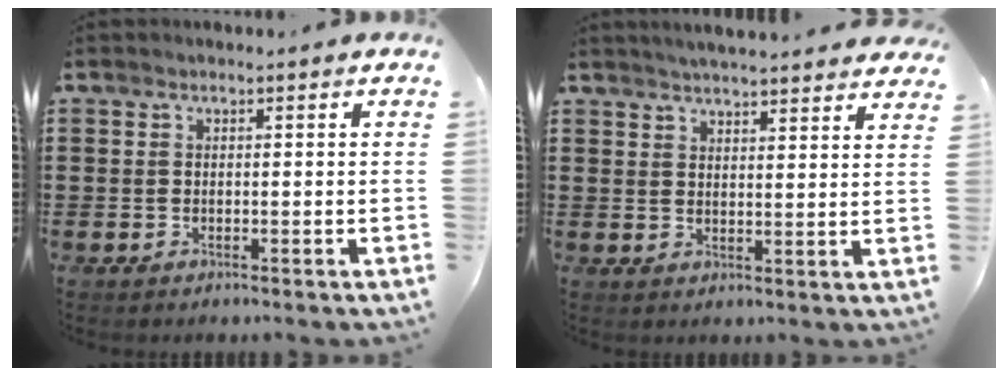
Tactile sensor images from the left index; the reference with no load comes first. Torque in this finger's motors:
{"motor_torque": [2.14, 0.00, 0.42, 0.15]}